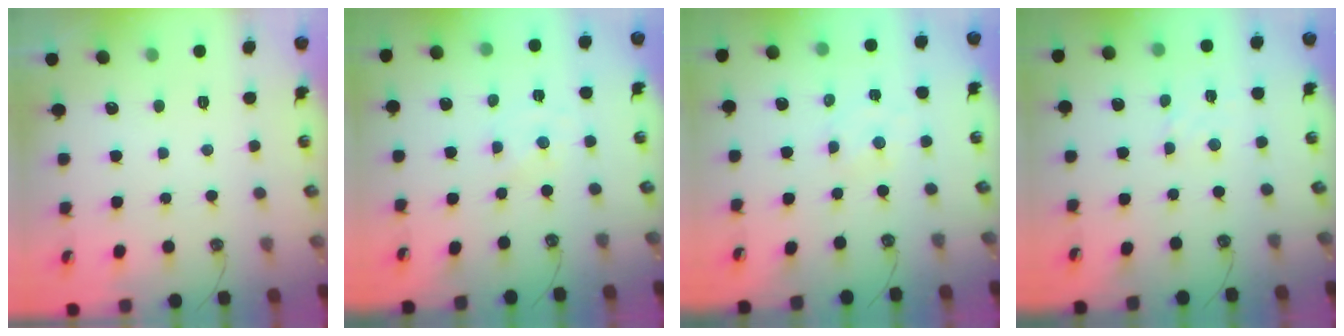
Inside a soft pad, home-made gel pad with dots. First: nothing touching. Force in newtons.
{"total": 0.0}
{"total": 2.3, "press": 2.3, "slide": 0.4}
{"total": 2.8, "press": 2.8, "slide": 0.4}